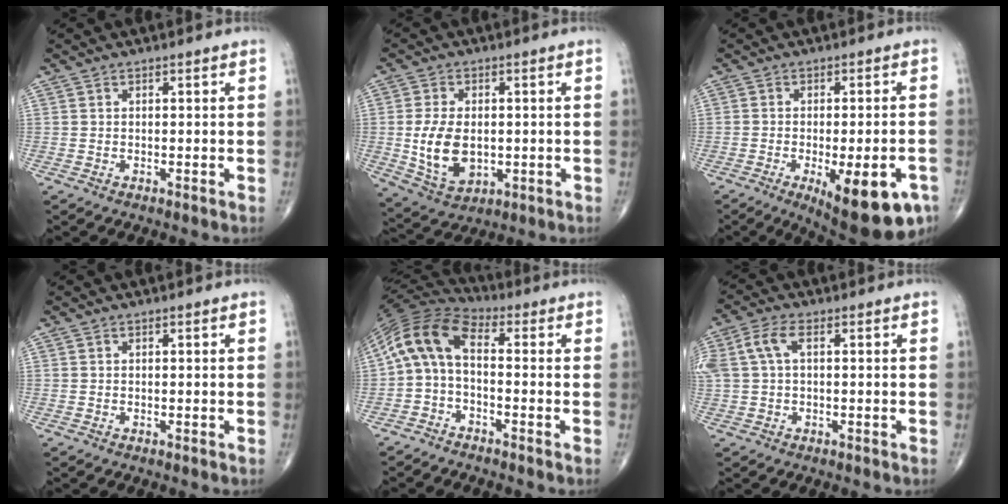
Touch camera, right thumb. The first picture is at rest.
{"total": 10.7, "force": [-0.6, 6.8, 8.3], "torque": [-0.145, -0.008, 0.001]}
{"total": 16.4, "force": [-7.5, 5.9, 13.4], "torque": [-0.131, 0.009, -0.089]}
{"total": 0.0}
{"total": 10.1, "force": [-0.8, 5.3, 8.5], "torque": [-0.162, 0.040, -0.033]}
{"total": 6.3, "force": [1.4, 3.1, 5.2], "torque": [-0.143, 0.028, 0.030]}